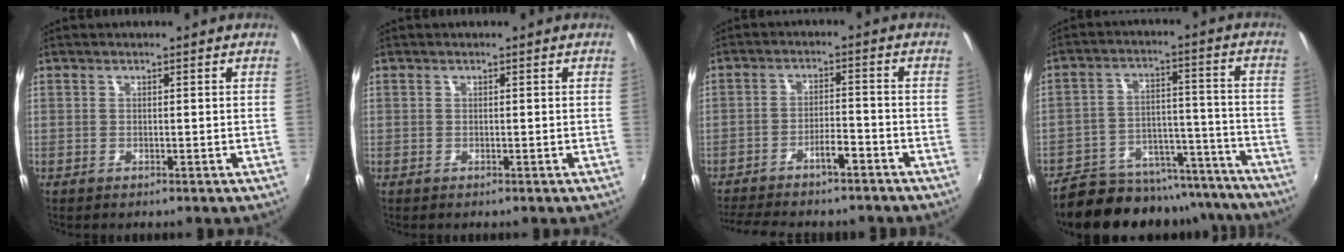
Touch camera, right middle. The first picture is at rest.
{"total": 0.0}
{"total": 8.2, "force": [-7.0, 1.5, 4.1], "torque": [-0.084, 0.006, -0.108]}
{"total": 22.4, "force": [-19.7, 7.5, 7.6], "torque": [-0.140, 0.026, -0.250]}